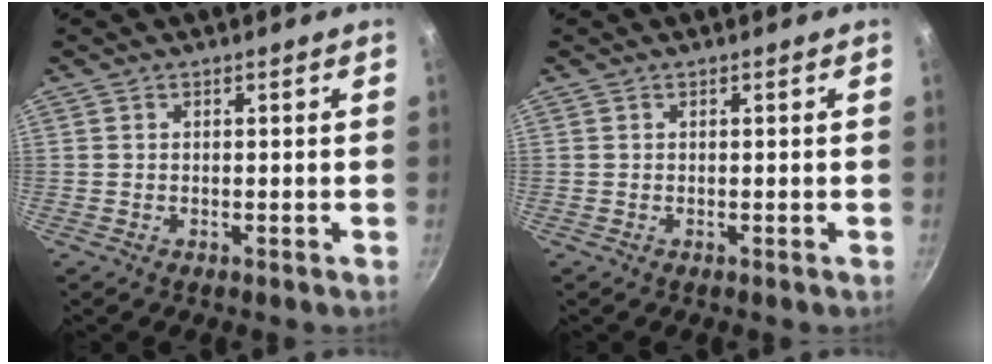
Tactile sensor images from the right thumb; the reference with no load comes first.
{"total": 0.0}